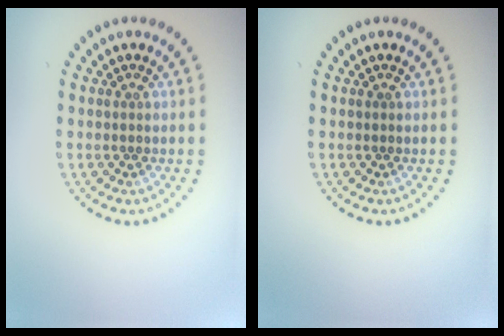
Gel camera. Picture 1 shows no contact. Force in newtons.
{"total": 0.0}